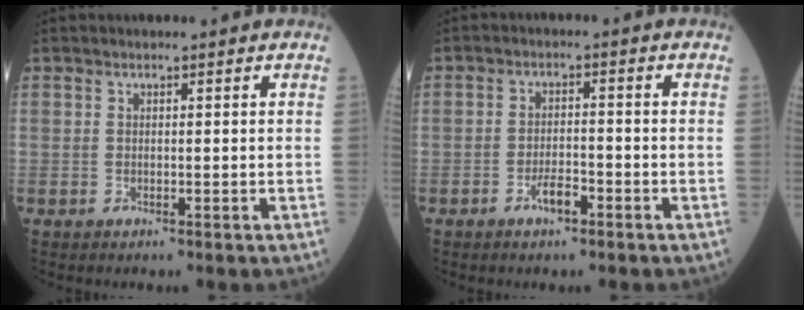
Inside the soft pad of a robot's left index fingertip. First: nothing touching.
{"total": 3.2, "force": [-2.0, 1.0, 2.3], "torque": [-0.043, 0.003, -0.037]}